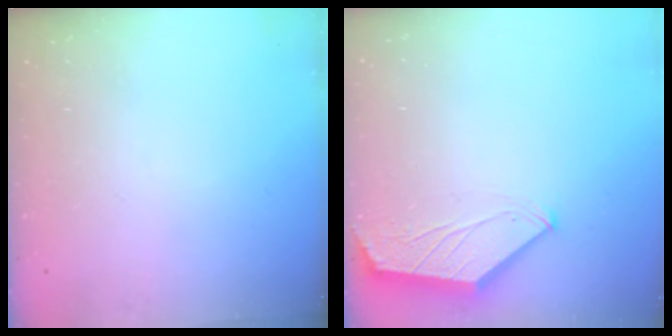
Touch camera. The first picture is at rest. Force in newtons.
{"total": 1.6, "press": 1.6, "slide": 0.3}